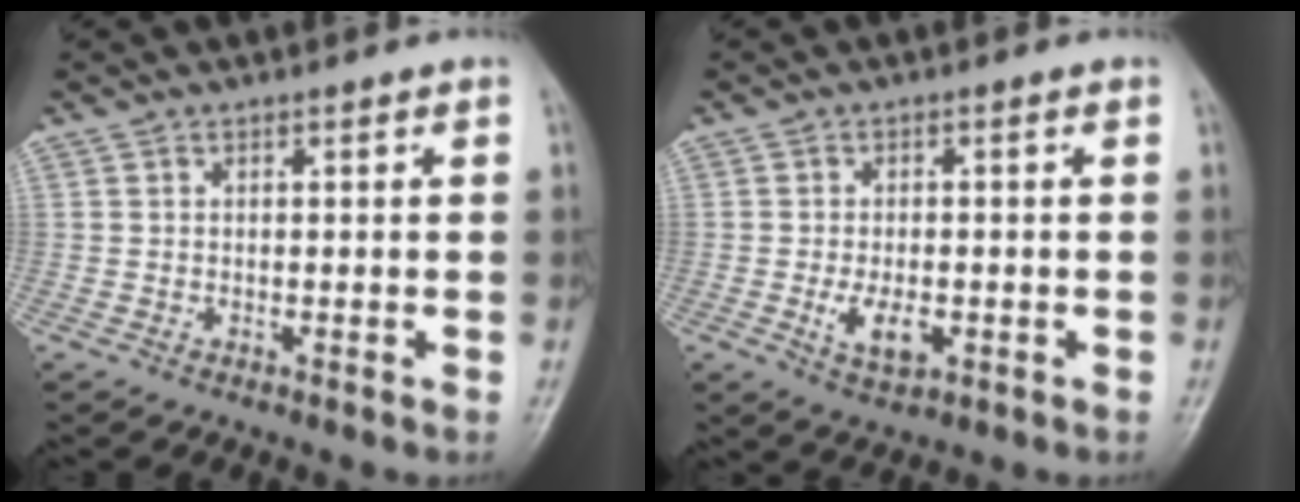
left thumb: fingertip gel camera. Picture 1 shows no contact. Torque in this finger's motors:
{"motor_torque": [-0.13, 0.50, 0.64, 0.12, 0.04]}